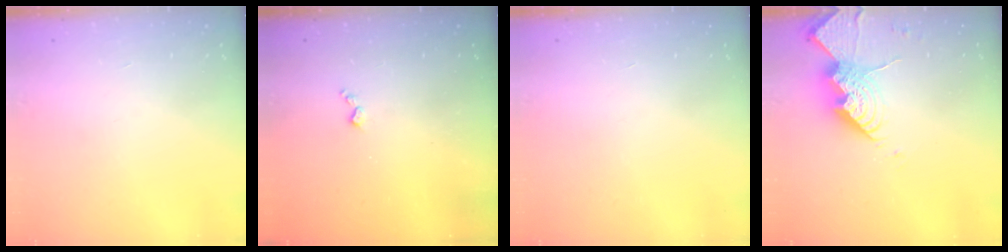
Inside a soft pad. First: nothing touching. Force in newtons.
{"total": 3.5, "press": 3.5, "slide": 0.6}
{"total": 0.0}
{"total": 15.0, "press": 14.9, "slide": 1.4}